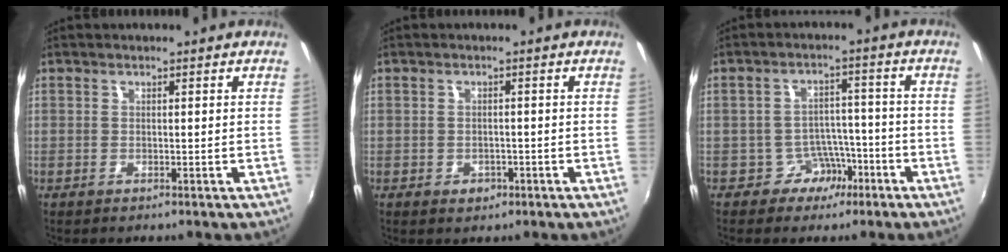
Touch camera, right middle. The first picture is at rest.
{"total": 2.4, "force": [-1.1, 1.9, 0.9], "torque": [-0.017, -0.002, -0.014]}
{"total": 5.5, "force": [-3.5, 4.1, 1.1], "torque": [-0.022, 0.022, -0.046]}